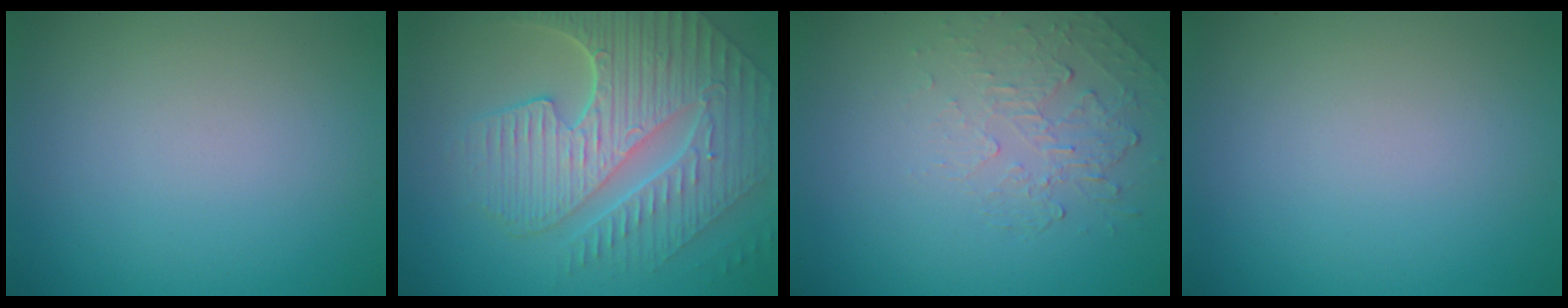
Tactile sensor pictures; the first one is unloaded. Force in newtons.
{"total": 9.1, "press": 6.1, "slide": 6.7}
{"total": 2.1, "press": 0.9, "slide": 1.9}
{"total": 0.0}